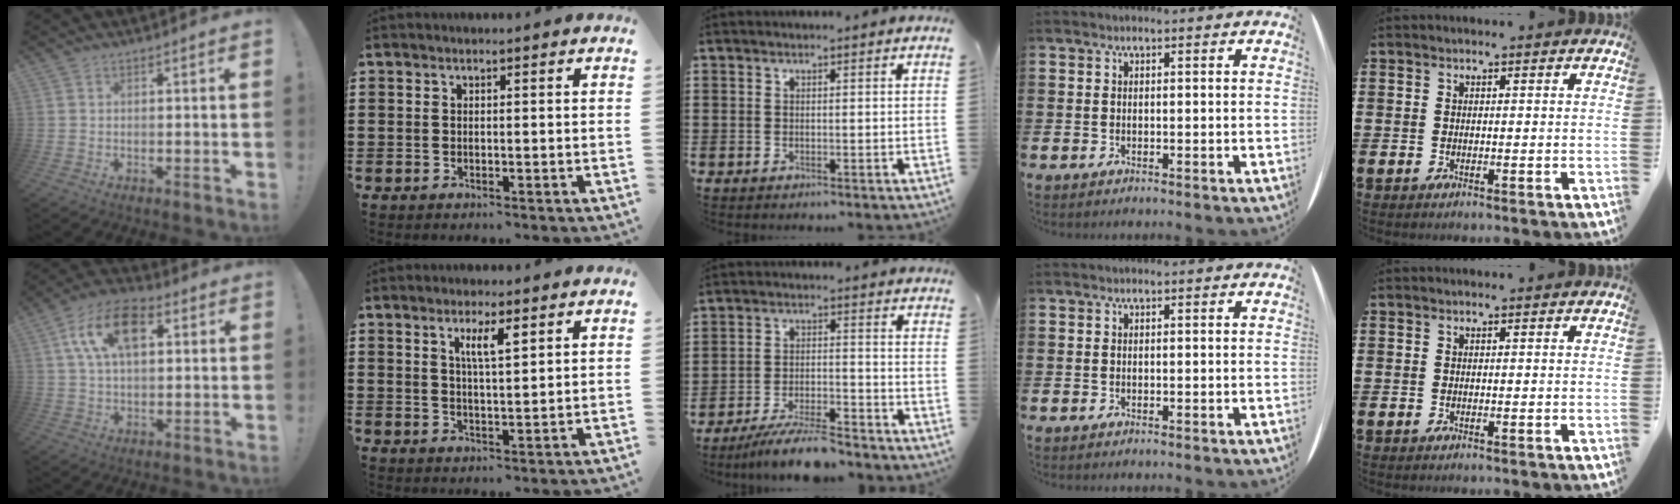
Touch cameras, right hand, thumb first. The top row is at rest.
{"thumb": {"total": 15.0, "force": [4.9, 8.8, 11.1], "torque": [-0.188, 0.006, 0.090]}, "index": {"total": 4.0, "force": [1.8, 0.9, 3.4], "torque": [-0.064, 0.002, 0.028]}, "middle": {"total": 7.3, "force": [-6.8, 0.2, 2.8], "torque": [-0.049, 0.000, -0.126]}}